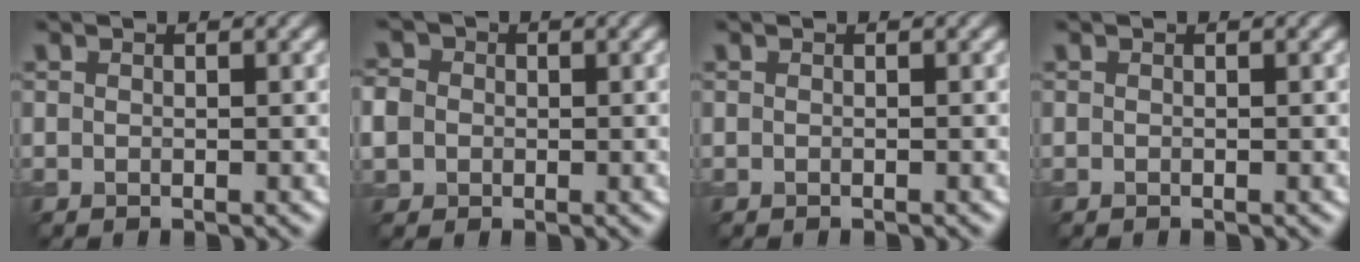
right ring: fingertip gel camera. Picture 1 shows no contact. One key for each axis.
{"total": 4.4, "fx": 0.3, "fy": 4.0, "fz": 1.8, "tx": -0.040, "ty": 0.022, "tz": -0.020}
{"total": 0.0}
{"total": 0.0}